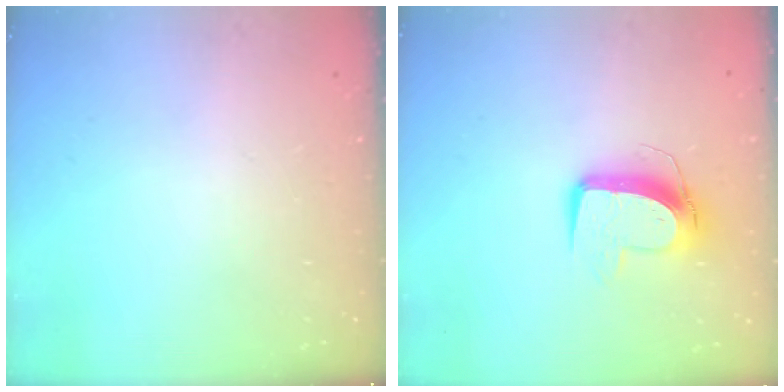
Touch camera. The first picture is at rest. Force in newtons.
{"total": 10.8, "press": 10.8, "slide": 0.7}